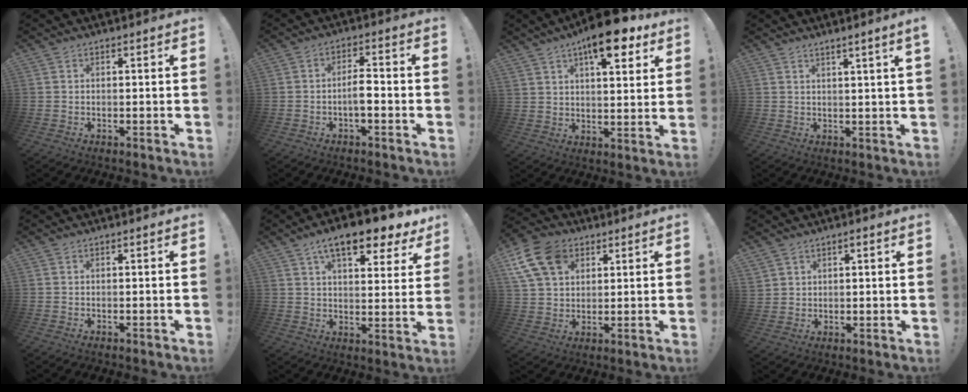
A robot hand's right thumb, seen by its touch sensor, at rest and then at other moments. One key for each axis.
{"total": 5.6, "fx": -1.8, "fy": 2.0, "fz": 4.9, "tx": -0.091, "ty": 0.008, "tz": -0.031}
{"total": 15.4, "fx": 9.1, "fy": 7.2, "fz": 10.1, "tx": -0.131, "ty": -0.056, "tz": 0.152}
{"total": 2.7, "fx": 1.7, "fy": -0.8, "fz": 1.9, "tx": -0.026, "ty": -0.011, "tz": 0.025}
{"total": 0.0}
{"total": 13.4, "fx": 8.6, "fy": 4.6, "fz": 9.1, "tx": -0.134, "ty": -0.054, "tz": 0.142}
{"total": 14.8, "fx": 6.4, "fy": 10.6, "fz": 7.9, "tx": -0.150, "ty": -0.027, "tz": 0.128}
{"total": 5.2, "fx": 2.9, "fy": 4.3, "fz": 0.4, "tx": 0.003, "ty": -0.024, "tz": 0.057}